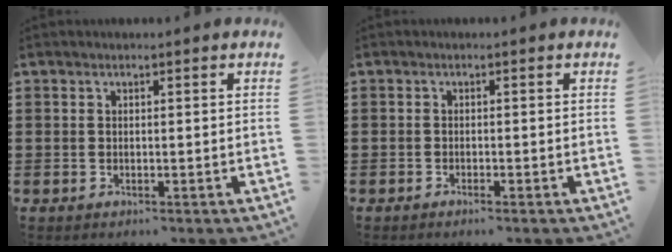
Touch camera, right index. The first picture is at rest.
{"total": 0.9, "force": [-0.9, -0.1, 0.1], "torque": [-0.004, -0.002, -0.018]}